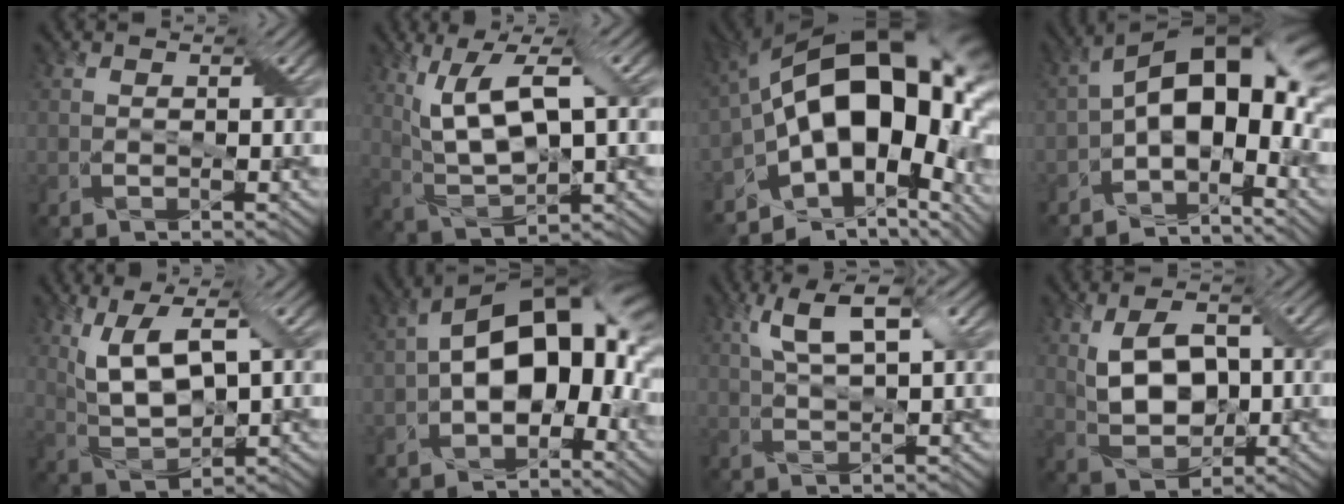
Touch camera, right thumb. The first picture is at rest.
{"total": 10.0, "force": [3.7, 3.5, 8.6], "torque": [-0.183, 0.008, 0.073]}
{"total": 19.5, "force": [-1.5, 12.3, 15.1], "torque": [-0.239, -0.033, -0.008]}
{"total": 14.1, "force": [-2.4, 8.0, 11.3], "torque": [-0.161, 0.003, -0.045]}
{"total": 9.1, "force": [3.3, 3.8, 7.6], "torque": [-0.164, 0.003, 0.062]}
{"total": 14.4, "force": [-1.2, 8.8, 11.4], "torque": [-0.175, 0.002, -0.026]}
{"total": 6.0, "force": [3.1, 1.2, 5.0], "torque": [-0.102, 0.013, 0.054]}
{"total": 8.0, "force": [0.9, 5.0, 6.2], "torque": [-0.124, 0.003, 0.017]}